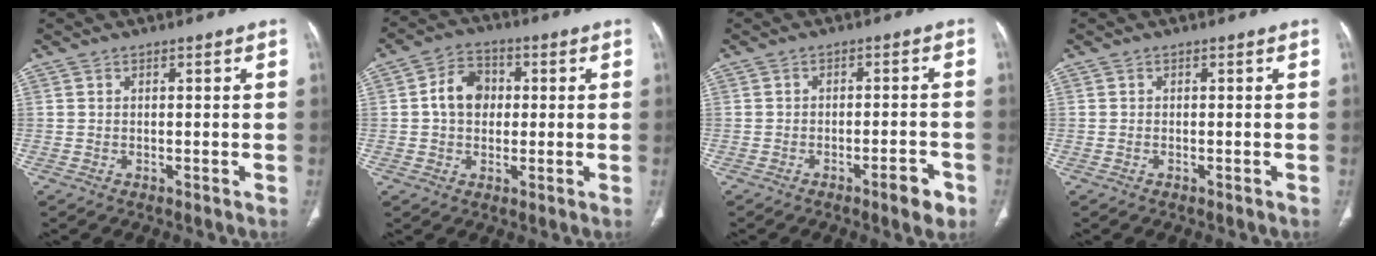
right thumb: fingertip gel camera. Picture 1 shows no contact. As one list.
[{"total": 7.7, "force": [0.6, 6.0, 4.7], "torque": [-0.061, 0.015, 0.003]}, {"total": 4.8, "force": [-2.8, 1.3, 3.6], "torque": [-0.042, 0.017, -0.038]}, {"total": 0.0}]